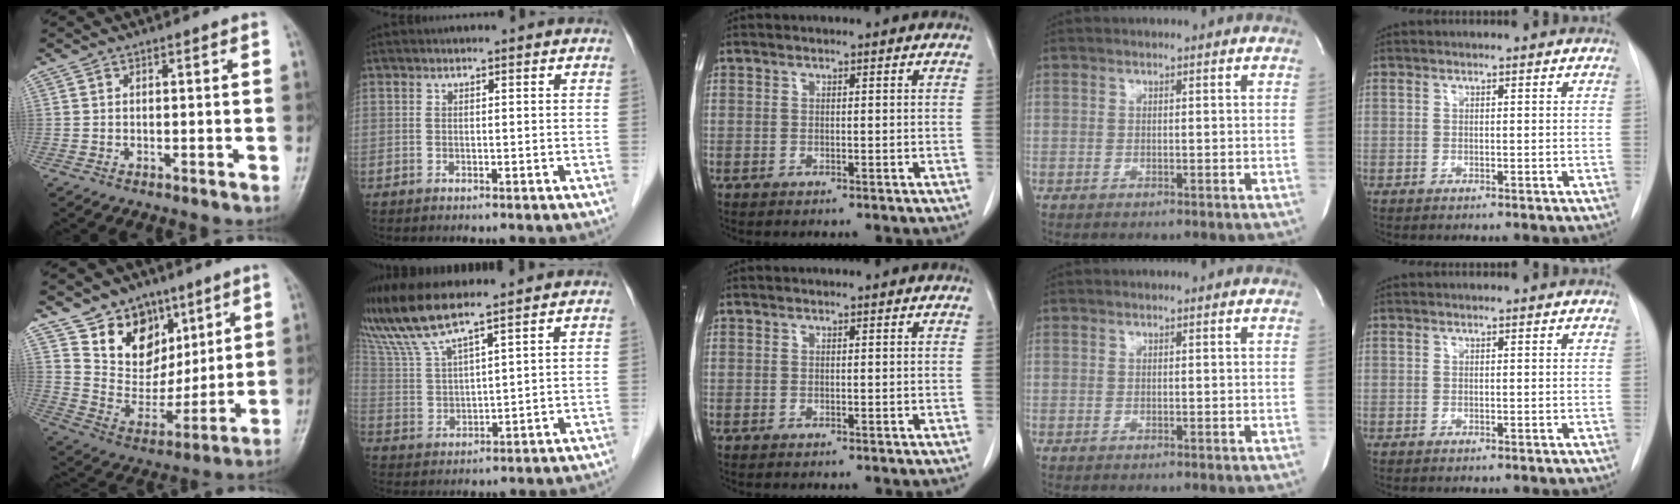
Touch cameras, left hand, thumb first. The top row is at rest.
{"thumb": {"total": 14.4, "force": [8.3, 10.4, 5.6], "torque": [-0.044, -0.049, 0.156]}, "index": {"total": 9.2, "force": [7.8, -0.4, 4.9], "torque": [-0.114, 0.006, 0.158]}}